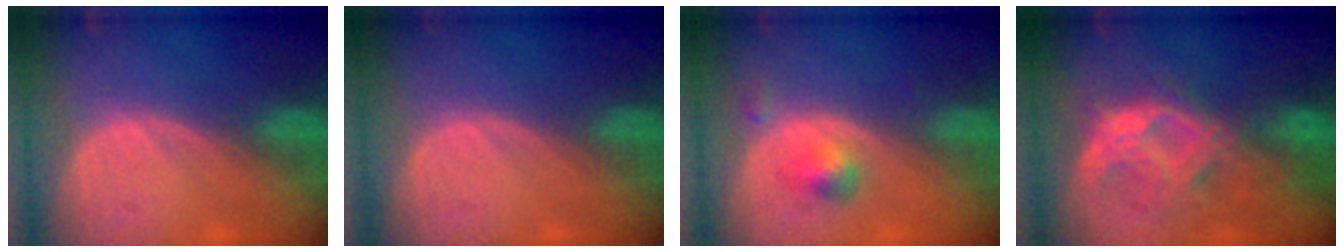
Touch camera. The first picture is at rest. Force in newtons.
{"total": 0.0}
{"total": 3.1, "press": 3.1, "slide": 0.2}
{"total": 9.7, "press": 8.9, "slide": 3.9}